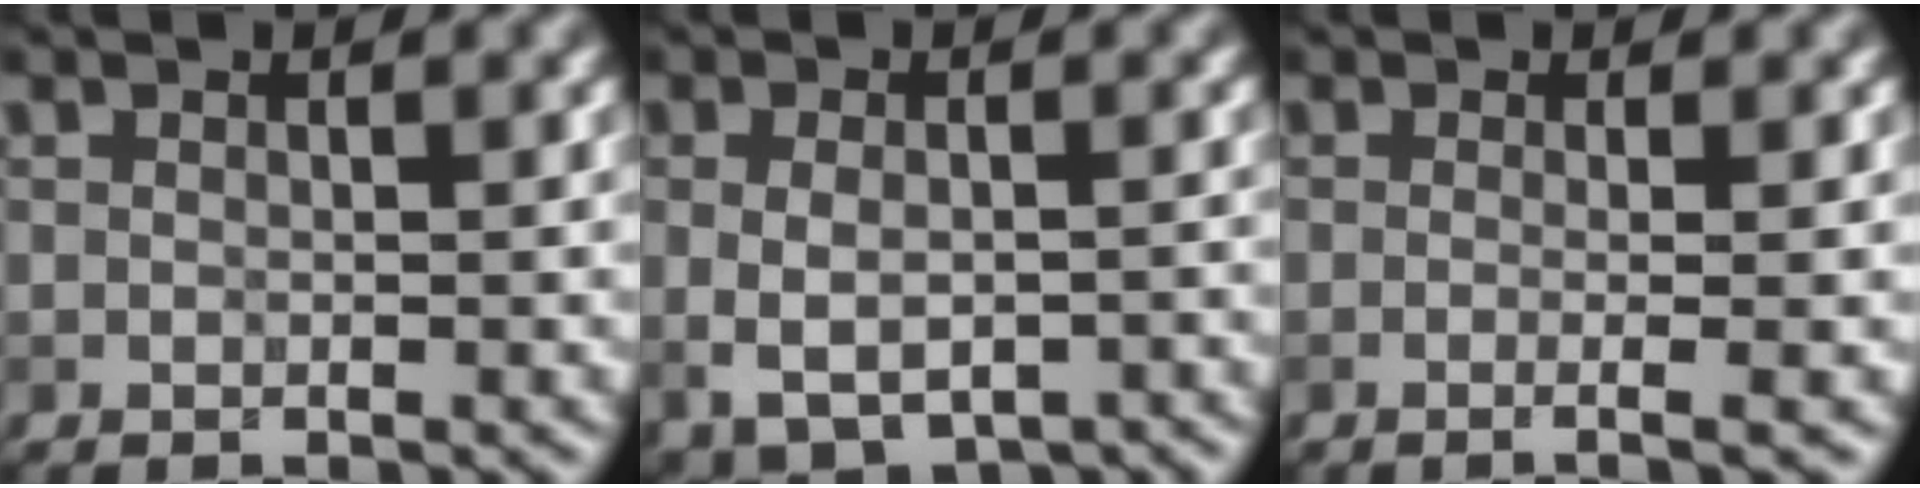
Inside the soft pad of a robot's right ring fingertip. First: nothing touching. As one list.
[{"total": 5.5, "force": [-1.6, 3.4, 4.0], "torque": [-0.070, -0.016, -0.015]}, {"total": 3.2, "force": [0.1, 1.4, 2.9], "torque": [-0.020, 0.002, -0.022]}]